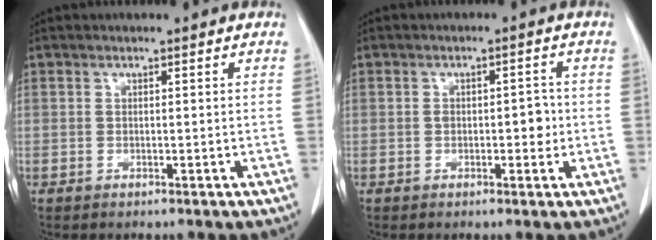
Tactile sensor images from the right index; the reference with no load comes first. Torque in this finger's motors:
{"motor_torque": [0.48, -0.30, 0.19, 0.05]}